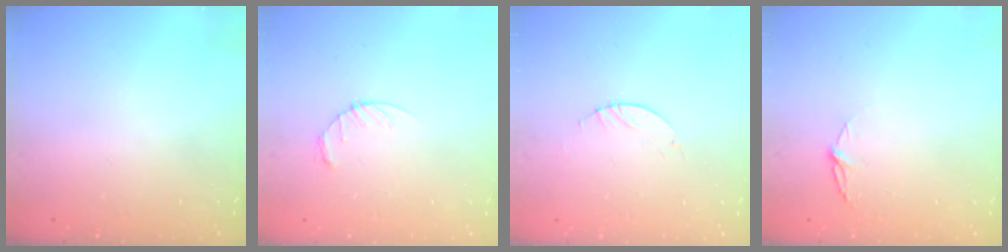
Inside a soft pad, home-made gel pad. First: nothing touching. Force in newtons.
{"total": 3.4, "press": 3.4, "slide": 0.5}
{"total": 0.9, "press": 0.8, "slide": 0.2}
{"total": 4.8, "press": 4.8, "slide": 0.5}